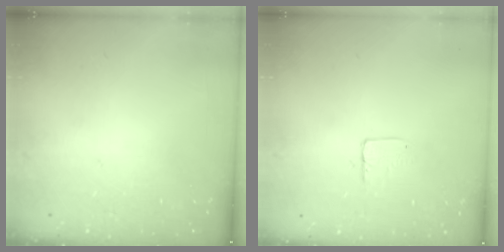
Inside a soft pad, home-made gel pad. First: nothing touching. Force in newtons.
{"total": 3.8, "press": 3.8, "slide": 0.3}